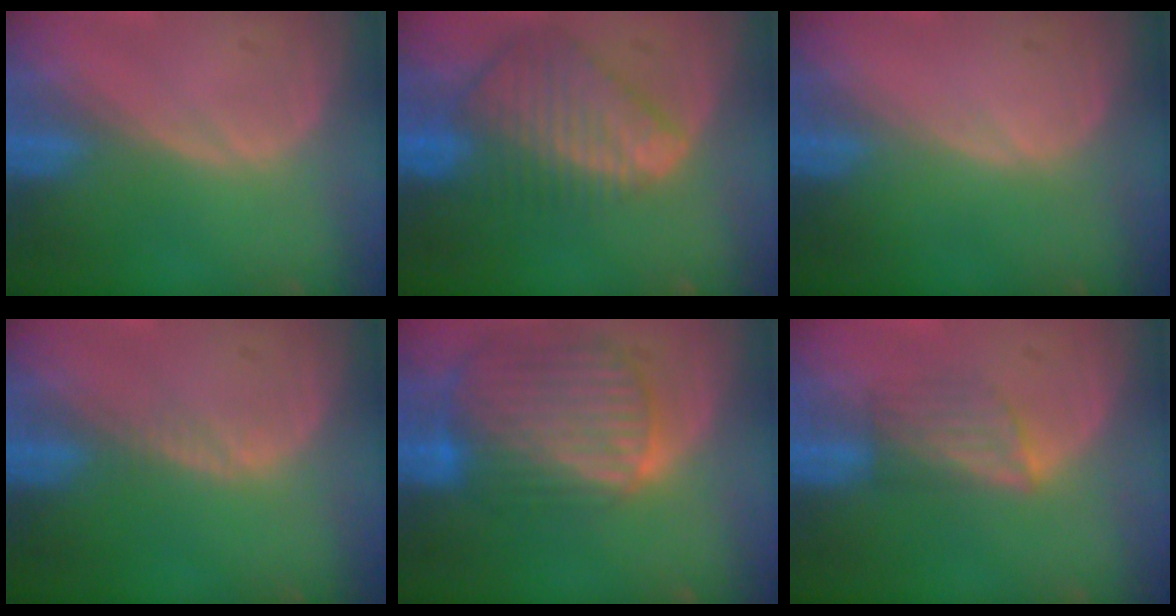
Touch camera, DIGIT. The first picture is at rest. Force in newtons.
{"total": 9.0, "press": 7.7, "slide": 4.7}
{"total": 0.0}
{"total": 0.5, "press": 0.5, "slide": 0.1}
{"total": 10.3, "press": 8.7, "slide": 5.6}
{"total": 3.7, "press": 3.5, "slide": 1.3}